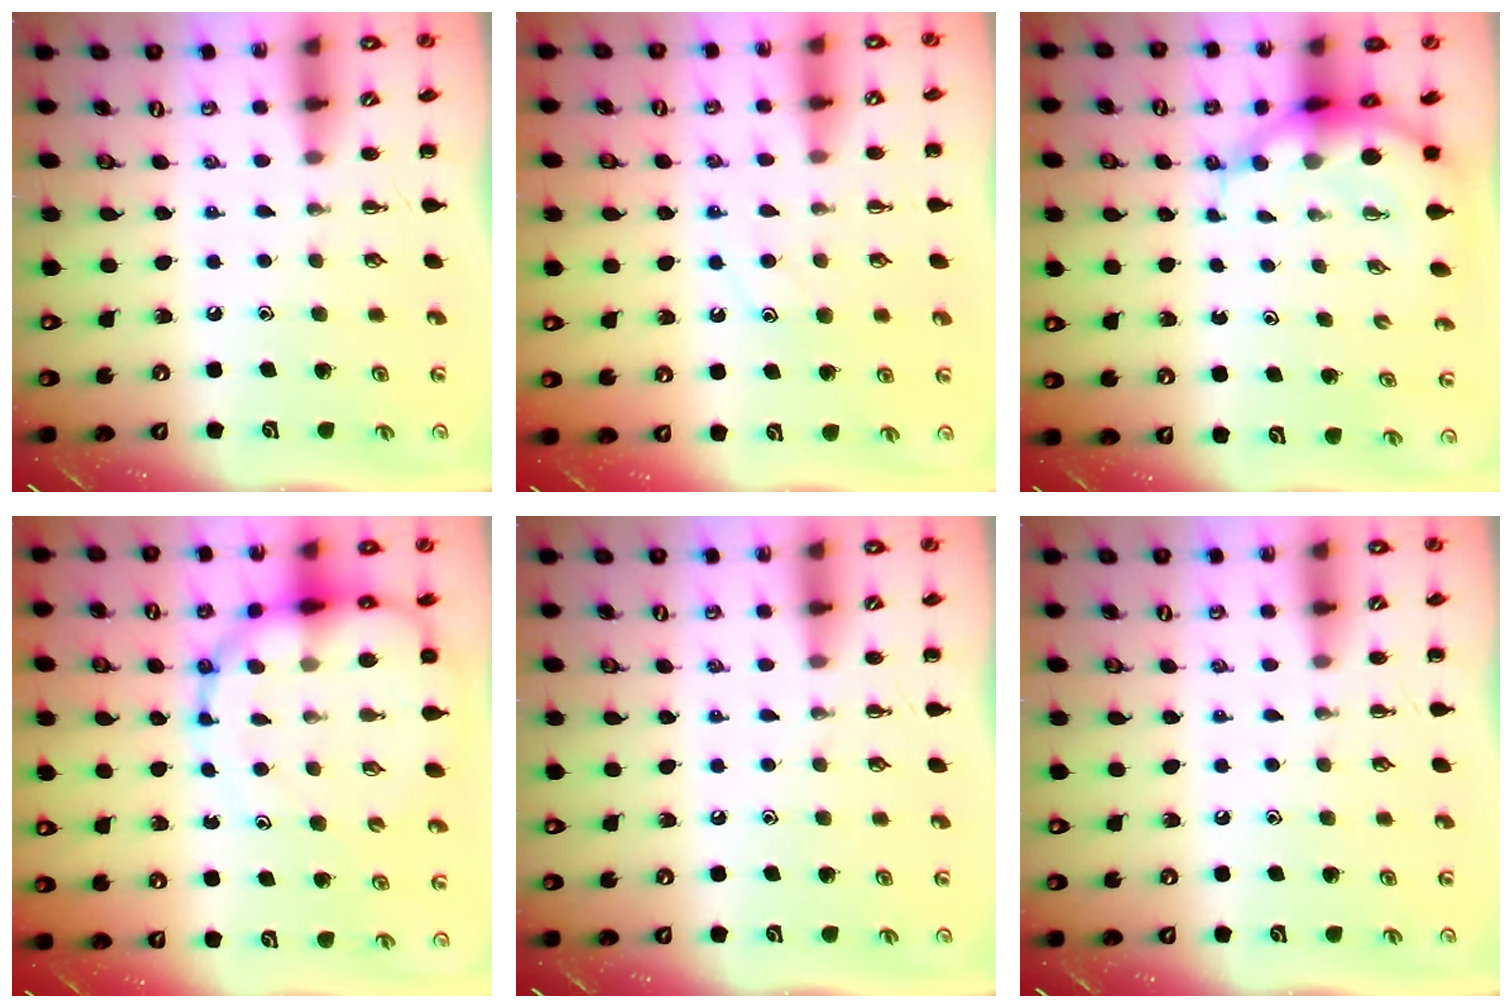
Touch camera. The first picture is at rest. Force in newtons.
{"total": 9.6, "press": 9.5, "slide": 0.9}
{"total": 5.2, "press": 4.9, "slide": 1.9}
{"total": 16.2, "press": 15.6, "slide": 4.1}
{"total": 0.0}
{"total": 0.0}